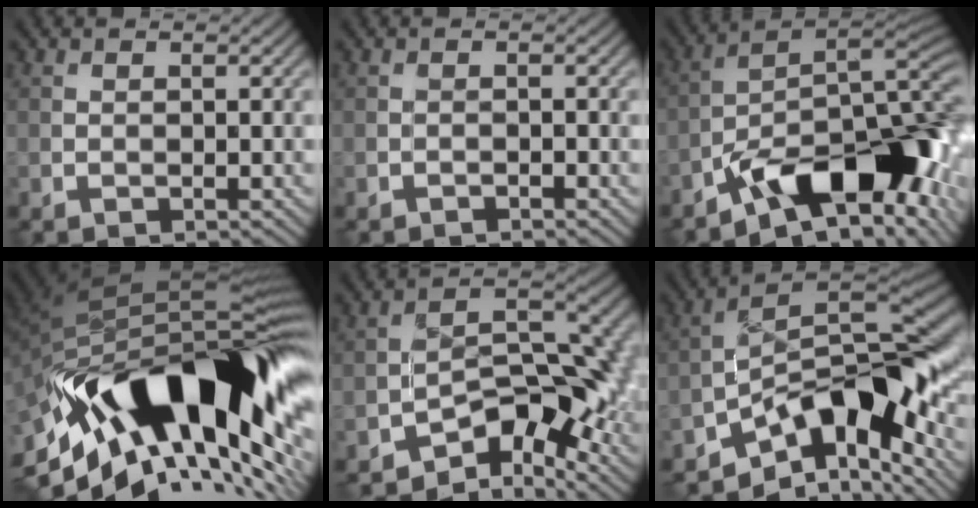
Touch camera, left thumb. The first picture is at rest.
{"total": 0.6, "force": [-0.6, 0.1, 0.2], "torque": [-0.003, 0.002, -0.011]}
{"total": 14.2, "force": [-7.2, 5.6, 10.8], "torque": [-0.164, -0.009, -0.129]}
{"total": 19.5, "force": [-5.8, 8.4, 16.6], "torque": [-0.273, 0.009, -0.107]}
{"total": 10.5, "force": [-5.7, 4.9, 7.3], "torque": [-0.090, -0.005, -0.104]}
{"total": 12.9, "force": [-6.8, 5.5, 9.5], "torque": [-0.139, -0.001, -0.130]}